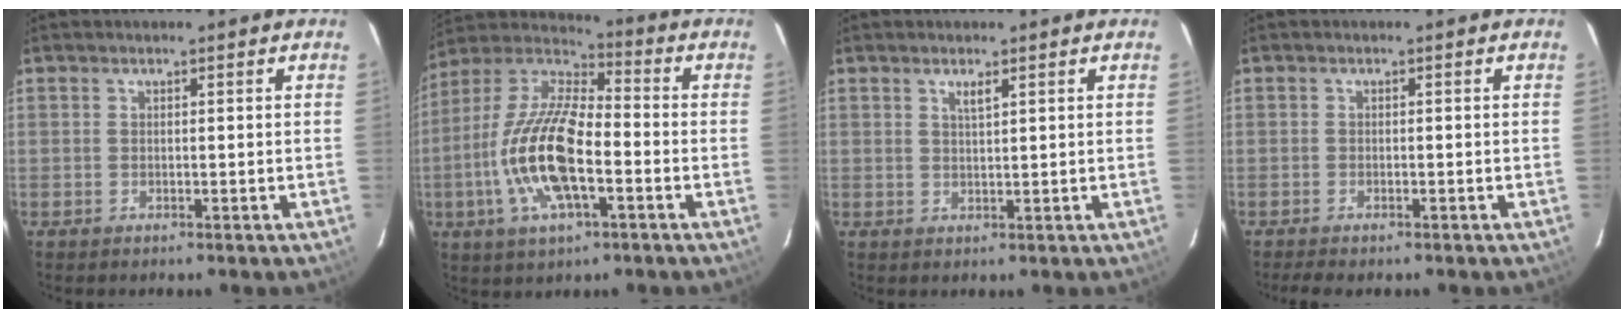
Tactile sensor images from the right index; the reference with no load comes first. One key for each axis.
{"total": 18.0, "fx": -4.8, "fy": 6.8, "fz": 15.9, "tx": -0.326, "ty": -0.005, "tz": -0.097}
{"total": 1.7, "fx": 1.0, "fy": 0.2, "fz": 1.4, "tx": -0.022, "ty": 0.001, "tz": 0.015}
{"total": 2.7, "fx": -2.2, "fy": 0.5, "fz": 1.4, "tx": -0.034, "ty": -0.008, "tz": -0.038}